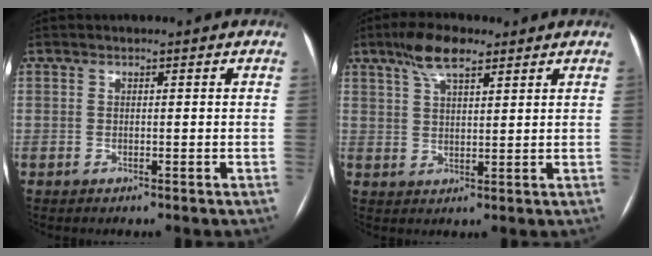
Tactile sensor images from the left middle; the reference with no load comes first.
{"total": 6.6, "force": [4.5, 1.9, 4.5], "torque": [-0.089, 0.015, 0.081]}